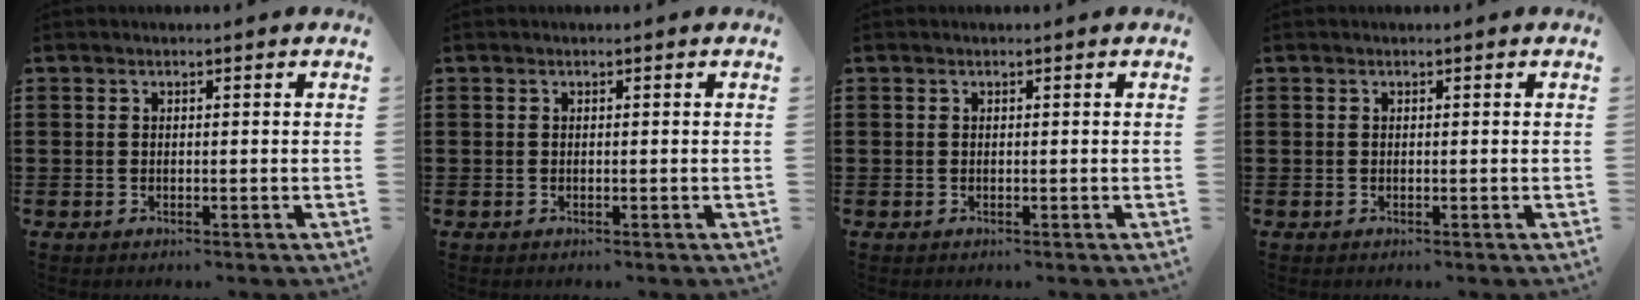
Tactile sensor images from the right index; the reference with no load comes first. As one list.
[{"total": 0.0}, {"total": 0.0}, {"total": 0.0}]